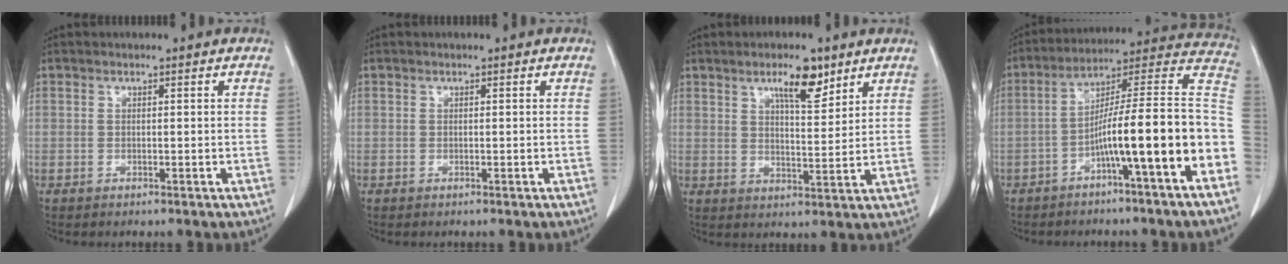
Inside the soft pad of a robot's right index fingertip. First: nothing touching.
{"total": 0.0}
{"total": 7.0, "force": [4.6, 1.7, 5.0], "torque": [-0.084, -0.001, 0.076]}
{"total": 17.1, "force": [-5.8, -0.1, 16.0], "torque": [-0.211, 0.036, -0.095]}